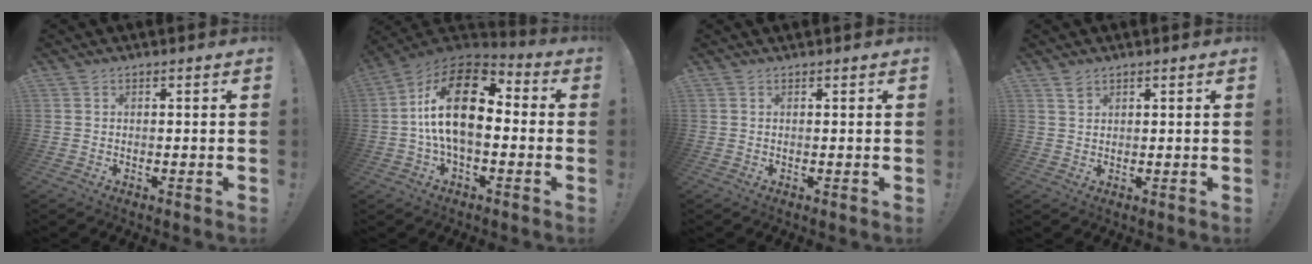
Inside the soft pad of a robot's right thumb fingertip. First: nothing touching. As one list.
[{"total": 20.7, "force": [2.1, 10.9, 17.5], "torque": [-0.312, 0.007, 0.037]}, {"total": 0.7, "force": [0.7, -0.1, -0.2], "torque": [0.011, -0.003, 0.012]}, {"total": 1.8, "force": [1.5, 0.9, 0.6], "torque": [-0.001, -0.012, 0.026]}]